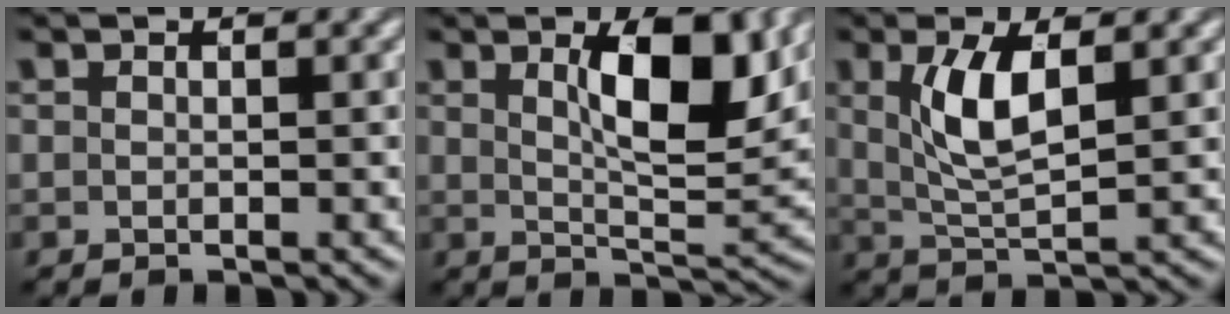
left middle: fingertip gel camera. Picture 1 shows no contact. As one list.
[{"total": 7.2, "force": [2.2, 2.3, 6.5], "torque": [-0.103, -0.006, 0.038]}, {"total": 4.9, "force": [1.1, 1.8, 4.4], "torque": [-0.099, -0.004, 0.024]}]